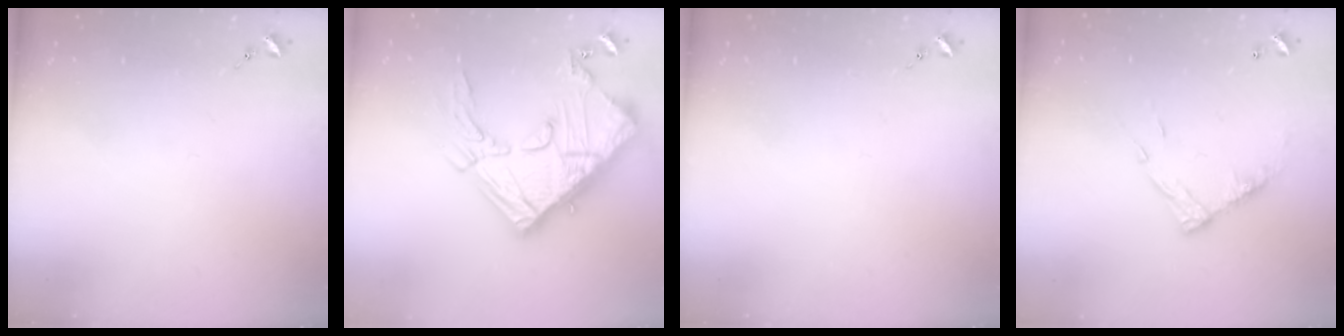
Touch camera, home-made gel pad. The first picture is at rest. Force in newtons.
{"total": 24.8, "press": 24.7, "slide": 2.3}
{"total": 0.0}
{"total": 10.9, "press": 10.9, "slide": 0.8}